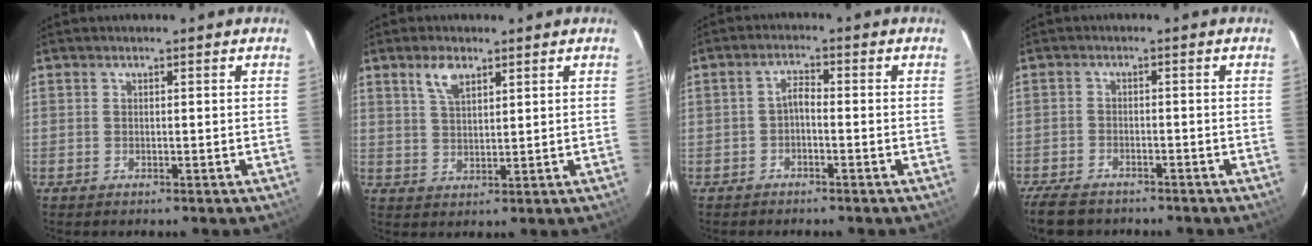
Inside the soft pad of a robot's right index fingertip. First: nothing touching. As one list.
[{"total": 4.6, "force": [2.9, 2.1, 2.9], "torque": [-0.054, 0.007, 0.057]}, {"total": 2.0, "force": [-1.2, 0.7, 1.4], "torque": [-0.030, 0.008, -0.022]}, {"total": 8.3, "force": [-6.8, 3.6, 3.2], "torque": [-0.093, -0.012, -0.118]}]